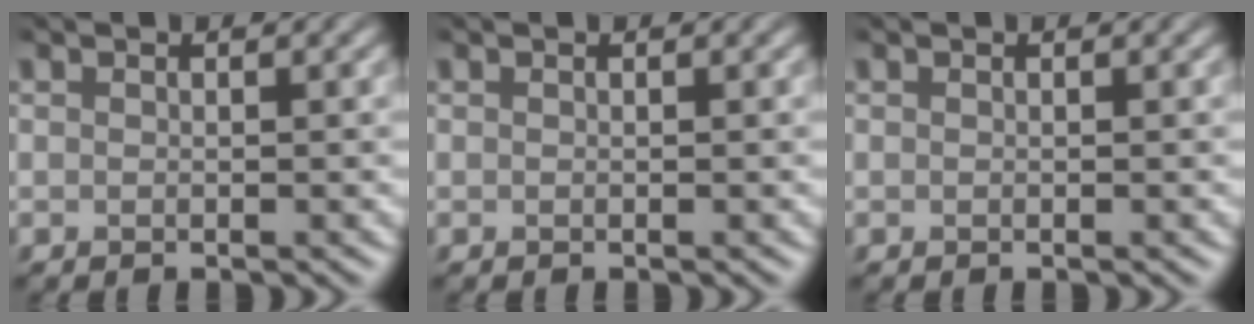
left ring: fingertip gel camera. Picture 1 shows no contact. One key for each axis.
{"total": 0.0}
{"total": 0.0}